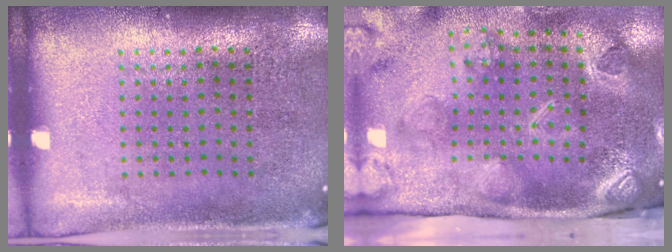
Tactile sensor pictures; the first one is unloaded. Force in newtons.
{"total": 4.3, "press": 3.1, "slide": 3.0}